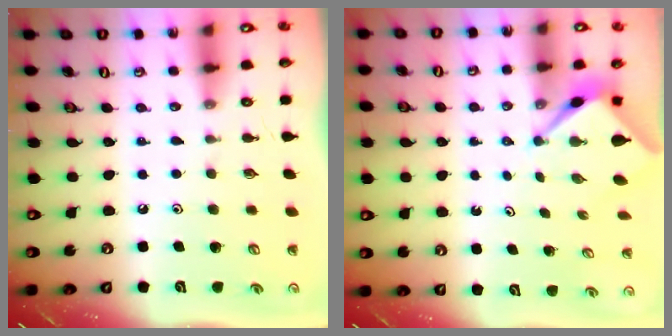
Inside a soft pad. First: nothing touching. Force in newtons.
{"total": 2.6, "press": 2.6, "slide": 0.1}